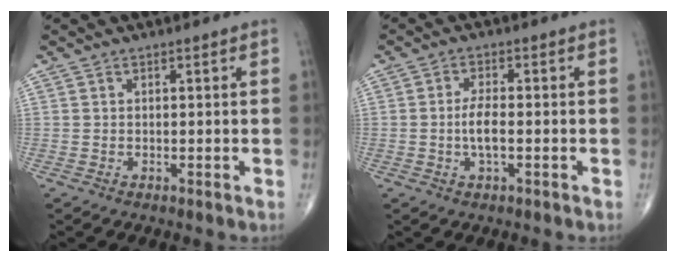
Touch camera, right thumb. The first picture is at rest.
{"total": 4.2, "force": [-0.8, 1.4, 3.9], "torque": [-0.079, 0.004, -0.017]}